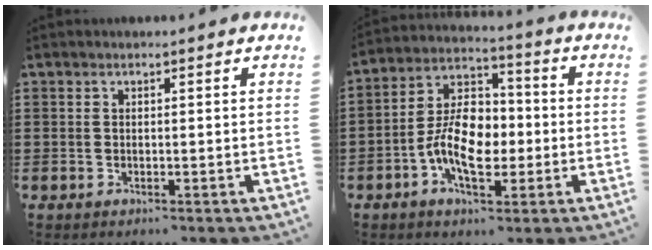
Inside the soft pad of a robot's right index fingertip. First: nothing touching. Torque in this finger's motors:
{"motor_torque": [2.14, 0.00, 1.05, 0.21]}